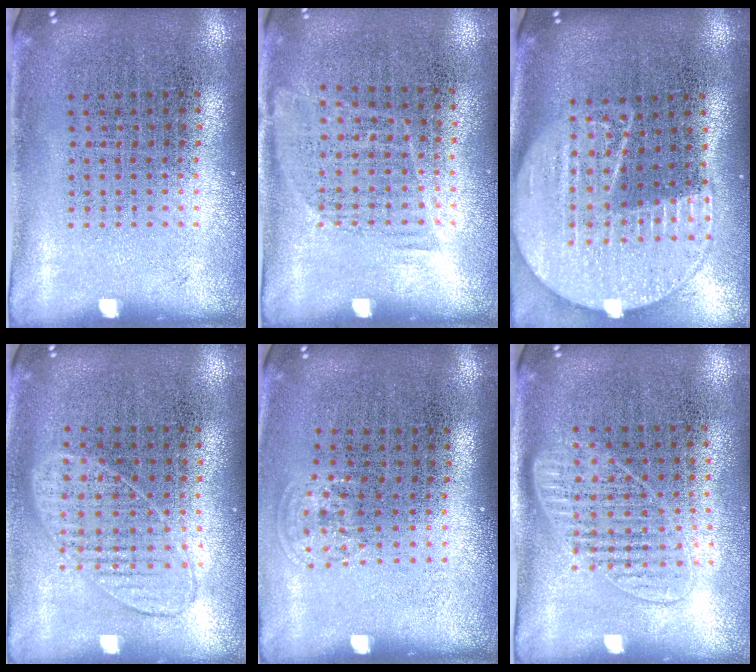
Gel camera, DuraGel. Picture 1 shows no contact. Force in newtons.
{"total": 1.1, "press": 0.8, "slide": 0.6}
{"total": 2.1, "press": 1.9, "slide": 1.0}
{"total": 0.9, "press": 0.8, "slide": 0.3}
{"total": 0.8, "press": 0.6, "slide": 0.5}
{"total": 1.3, "press": 1.2, "slide": 0.6}